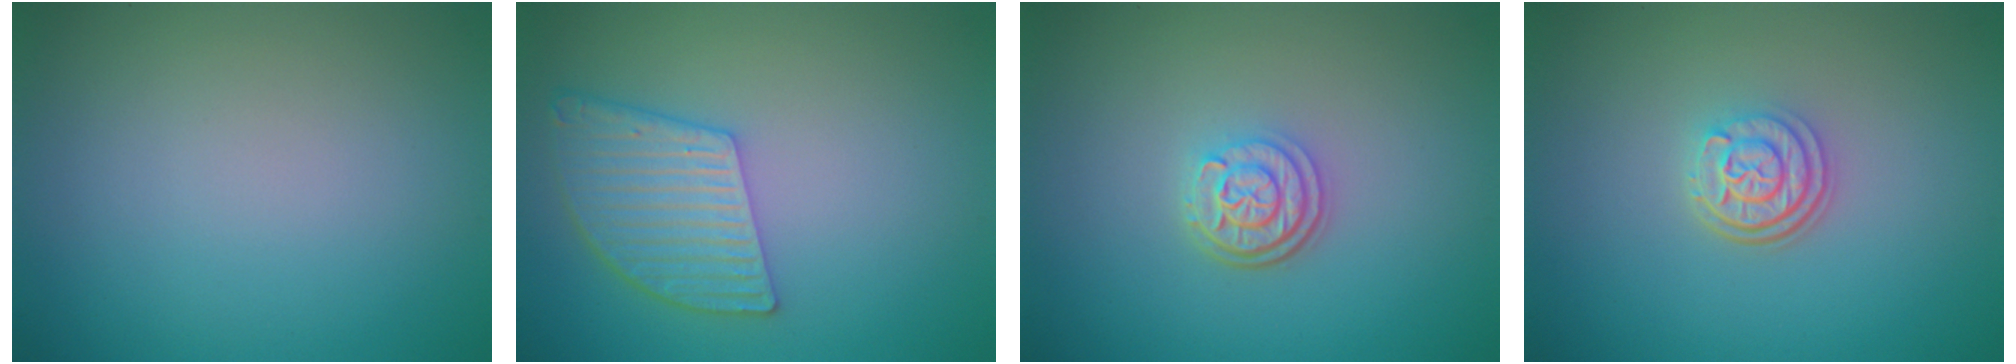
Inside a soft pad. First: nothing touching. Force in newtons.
{"total": 5.0, "press": 4.0, "slide": 3.1}
{"total": 3.0, "press": 2.4, "slide": 1.8}
{"total": 3.0, "press": 2.4, "slide": 1.8}